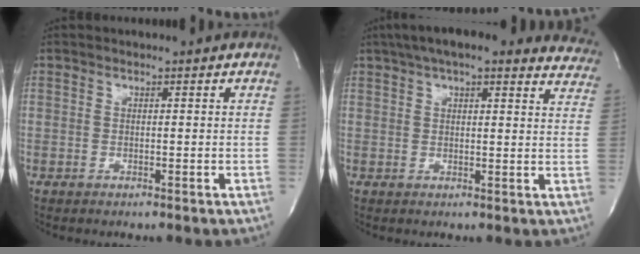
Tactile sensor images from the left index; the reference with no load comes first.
{"total": 21.5, "force": [18.5, 5.2, 9.7], "torque": [-0.135, 0.017, 0.212]}